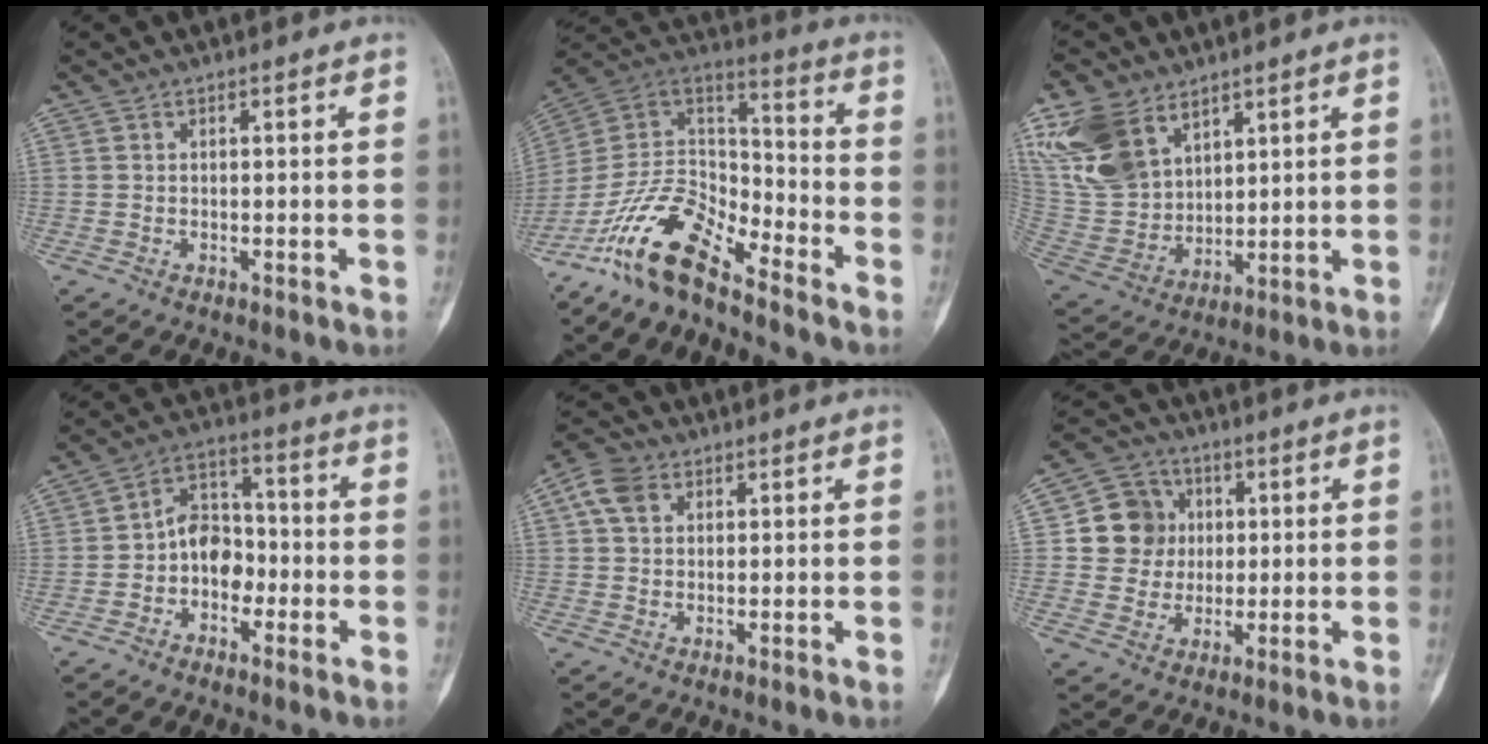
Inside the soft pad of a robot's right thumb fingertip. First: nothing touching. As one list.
[{"total": 15.1, "force": [-11.4, 5.4, 8.4], "torque": [-0.139, 0.091, -0.224]}, {"total": 16.0, "force": [8.8, 10.2, 8.7], "torque": [-0.169, -0.024, 0.191]}, {"total": 8.1, "force": [-2.3, 5.9, 5.1], "torque": [-0.050, 0.039, -0.053]}, {"total": 4.3, "force": [2.0, 2.6, 2.8], "torque": [-0.055, 0.007, 0.036]}, {"total": 8.6, "force": [1.4, 8.0, 2.8], "torque": [-0.015, 0.003, 0.024]}]